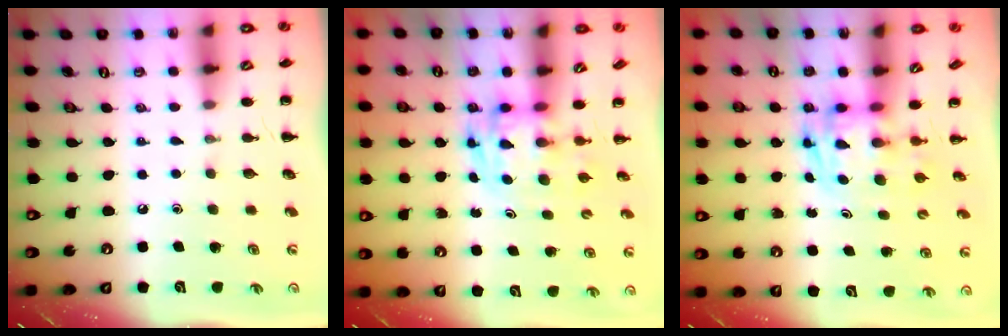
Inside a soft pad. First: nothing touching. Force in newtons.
{"total": 3.4, "press": 3.4, "slide": 0.6}
{"total": 2.8, "press": 2.8, "slide": 0.5}